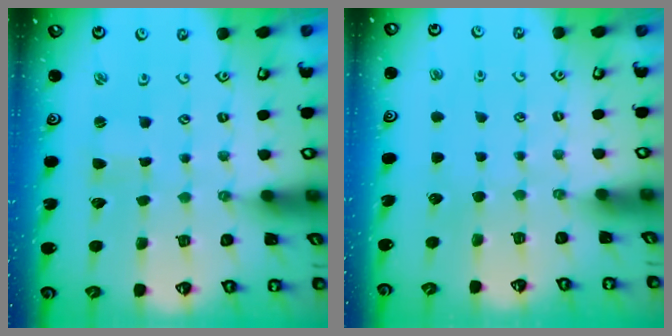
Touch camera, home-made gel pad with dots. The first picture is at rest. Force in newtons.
{"total": 0.0}